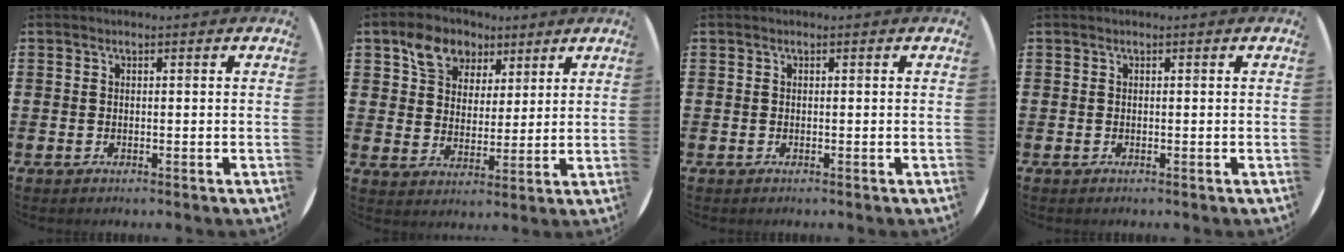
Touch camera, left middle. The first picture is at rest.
{"total": 7.0, "force": [4.8, 4.8, 1.7], "torque": [-0.044, 0.002, 0.088]}
{"total": 0.0}
{"total": 0.0}